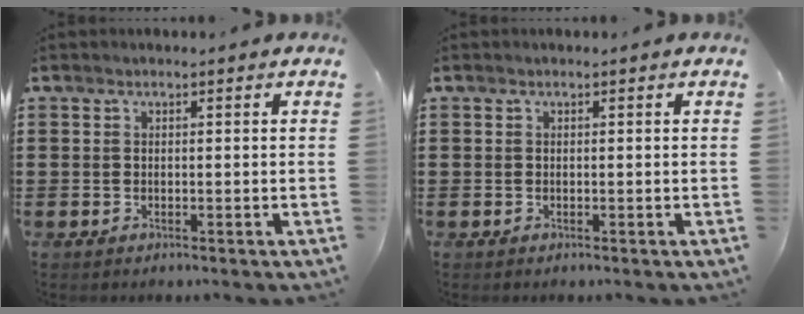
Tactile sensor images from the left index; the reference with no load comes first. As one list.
[{"total": 0.0}]